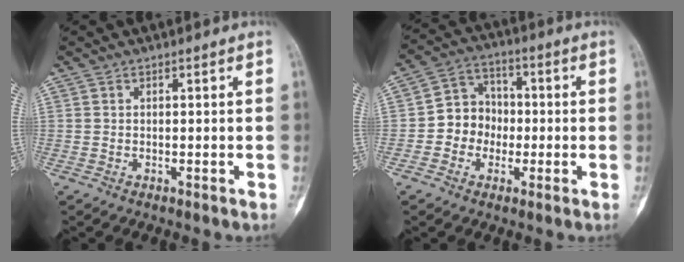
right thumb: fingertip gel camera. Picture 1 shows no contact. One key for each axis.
{"total": 8.4, "fx": -1.5, "fy": 7.5, "fz": 3.4, "tx": -0.015, "ty": 0.031, "tz": -0.038}